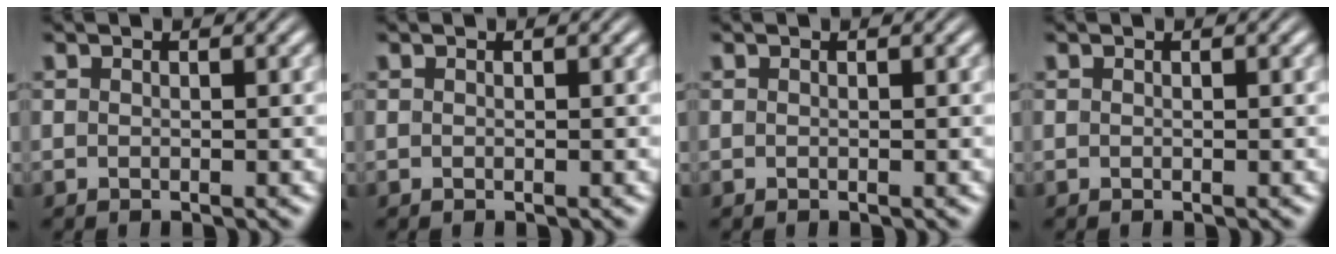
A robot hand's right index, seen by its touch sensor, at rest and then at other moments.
{"total": 0.0}
{"total": 0.0}
{"total": 0.0}